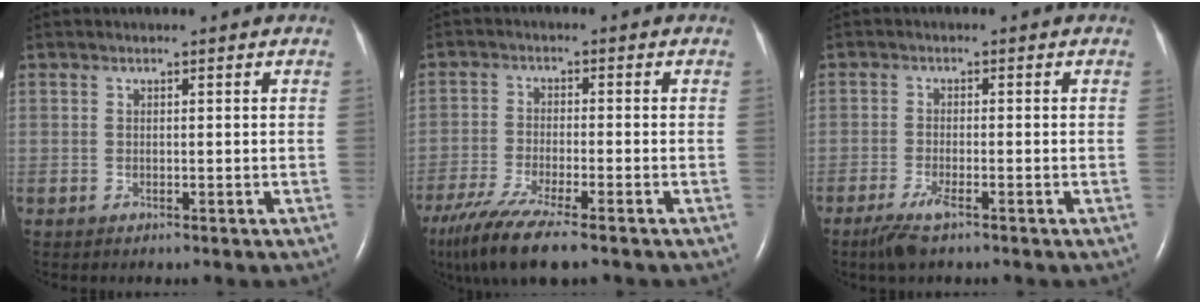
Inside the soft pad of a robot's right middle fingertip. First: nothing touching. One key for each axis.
{"total": 11.5, "fx": -8.8, "fy": 1.0, "fz": 7.3, "tx": -0.139, "ty": -0.029, "tz": -0.151}
{"total": 3.6, "fx": -2.4, "fy": 0.5, "fz": 2.6, "tx": -0.066, "ty": -0.009, "tz": -0.047}